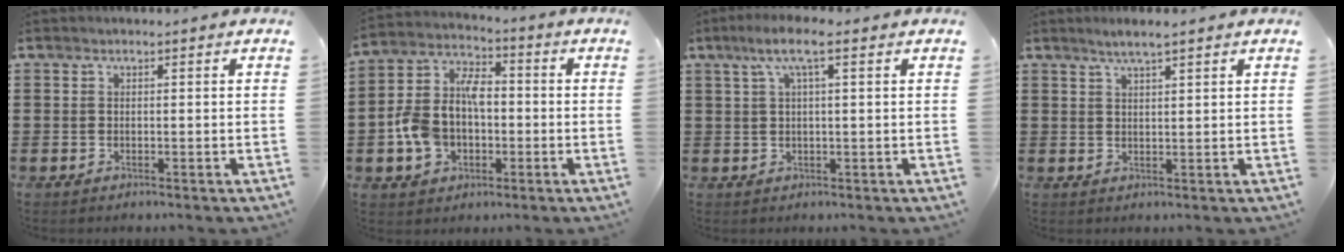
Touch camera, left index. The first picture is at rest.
{"total": 9.9, "force": [-1.1, 7.0, 6.9], "torque": [-0.172, 0.013, -0.024]}
{"total": 4.8, "force": [2.1, 0.7, 4.3], "torque": [-0.088, 0.005, 0.033]}
{"total": 2.6, "force": [2.0, 0.2, 1.7], "torque": [-0.036, 0.003, 0.036]}